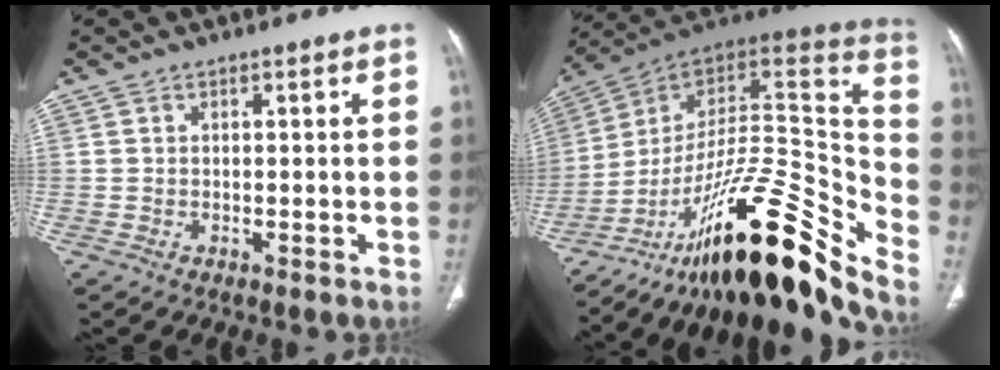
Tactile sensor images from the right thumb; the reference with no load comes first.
{"total": 29.4, "force": [-21.5, 6.8, 18.9], "torque": [-0.210, 0.106, -0.336]}